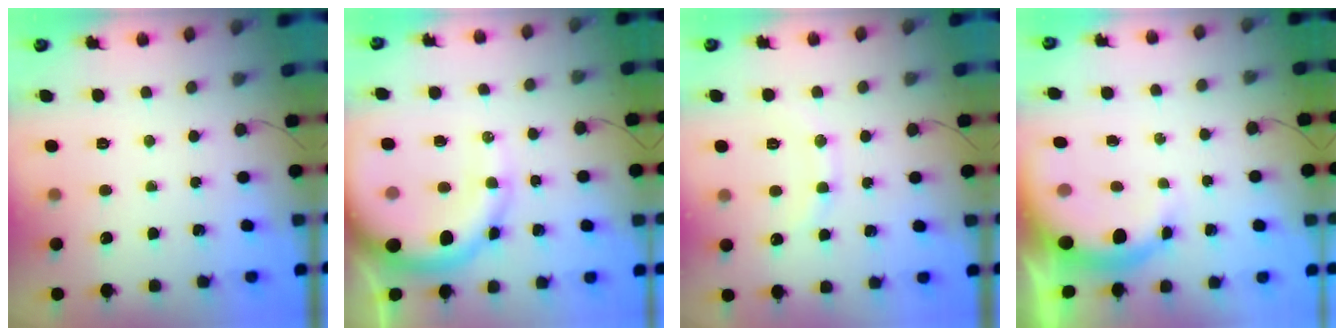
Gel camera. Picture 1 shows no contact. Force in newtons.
{"total": 15.0, "press": 14.6, "slide": 3.1}
{"total": 8.1, "press": 8.0, "slide": 1.3}
{"total": 5.0, "press": 4.9, "slide": 1.0}